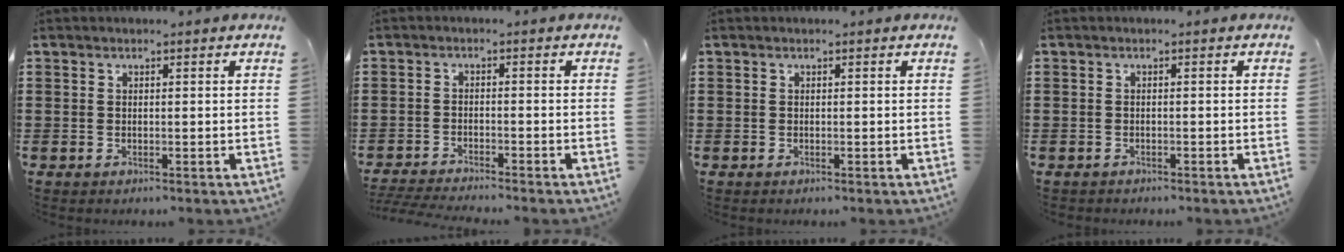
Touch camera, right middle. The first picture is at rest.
{"total": 3.1, "force": [-3.0, 0.0, 0.6], "torque": [-0.025, -0.007, -0.067]}
{"total": 0.0}
{"total": 0.8, "force": [-0.8, 0.3, -0.1], "torque": [0.000, 0.002, -0.017]}